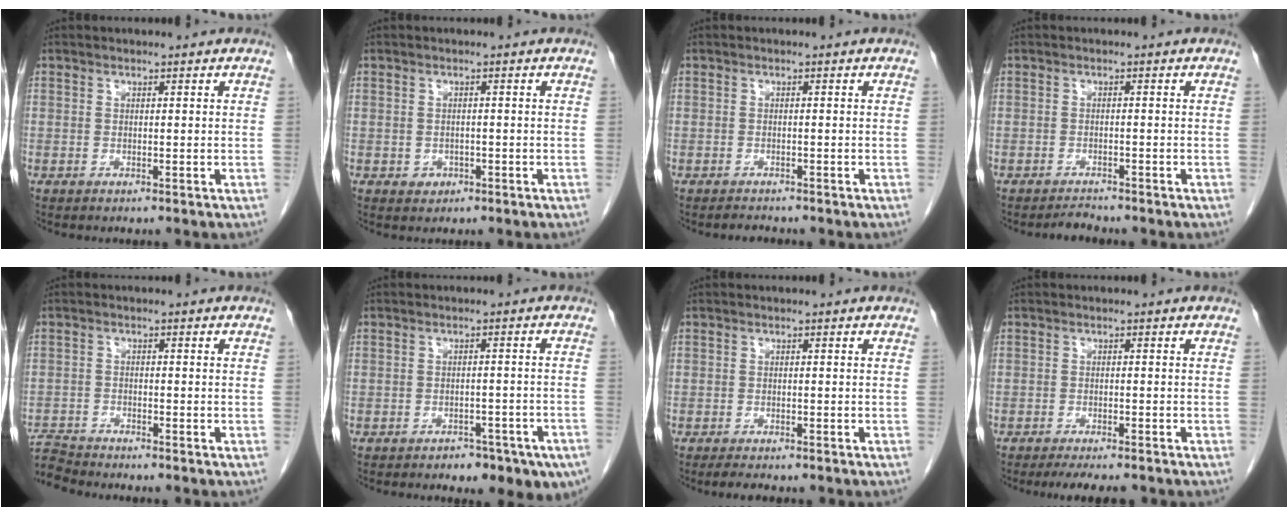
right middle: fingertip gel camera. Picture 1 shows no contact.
{"total": 1.6, "force": [-0.7, 1.4, 0.5], "torque": [-0.007, 0.004, -0.004]}
{"total": 1.2, "force": [-1.2, 0.3, 0.1], "torque": [-0.011, -0.007, -0.016]}
{"total": 1.5, "force": [-1.5, 0.0, 0.0], "torque": [-0.004, -0.009, -0.021]}
{"total": 4.5, "force": [-4.5, -0.3, -0.3], "torque": [0.005, -0.008, -0.086]}
{"total": 9.3, "force": [-6.7, 4.3, 4.9], "torque": [-0.039, 0.013, -0.083]}
{"total": 2.5, "force": [-2.1, 0.6, 1.3], "torque": [-0.028, -0.009, -0.027]}
{"total": 5.9, "force": [-5.1, 0.9, 2.9], "torque": [-0.039, -0.010, -0.074]}